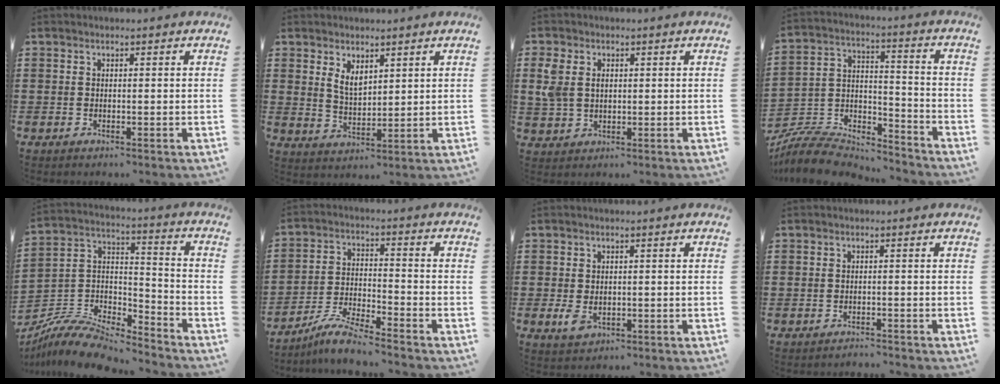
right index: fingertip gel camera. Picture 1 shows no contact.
{"total": 3.7, "force": [2.3, 2.0, 2.2], "torque": [-0.049, 0.005, 0.043]}
{"total": 3.8, "force": [1.1, 2.9, 2.2], "torque": [-0.061, 0.008, 0.017]}
{"total": 8.8, "force": [-8.4, 1.9, 1.8], "torque": [-0.048, 0.009, -0.170]}
{"total": 9.1, "force": [-8.4, 2.1, 2.7], "torque": [-0.063, 0.010, -0.169]}
{"total": 5.9, "force": [-5.5, 0.2, 2.2], "torque": [-0.059, -0.006, -0.110]}
{"total": 1.9, "force": [-0.2, 1.3, 1.4], "torque": [-0.027, 0.002, -0.003]}
{"total": 1.1, "force": [-1.1, 0.1, -0.2], "torque": [-0.001, 0.004, -0.025]}